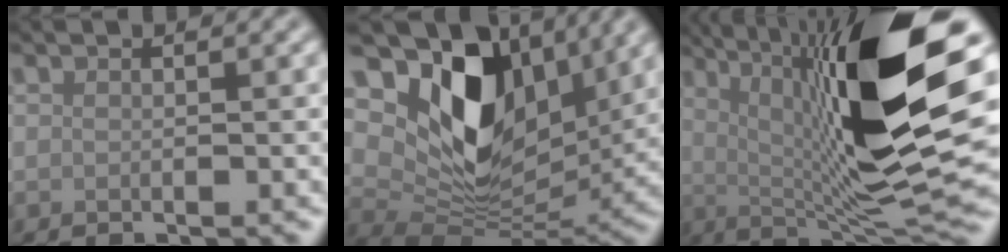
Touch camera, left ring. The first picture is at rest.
{"total": 12.8, "force": [4.6, 7.8, 9.0], "torque": [-0.150, -0.015, 0.089]}
{"total": 17.3, "force": [3.8, 4.4, 16.3], "torque": [-0.258, 0.005, 0.058]}